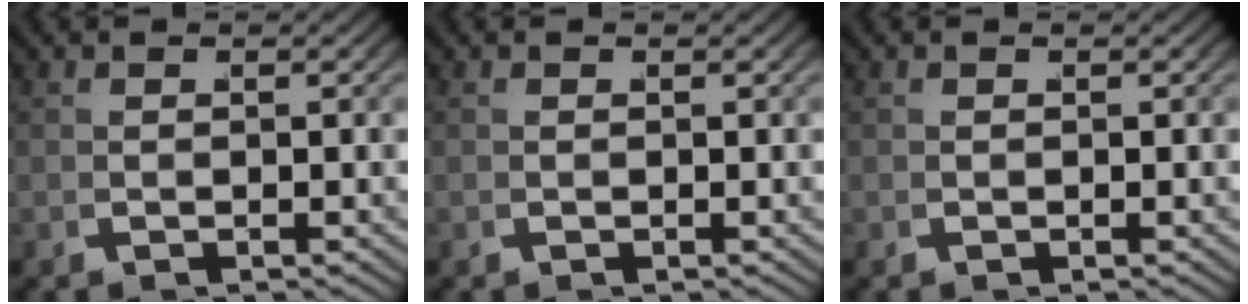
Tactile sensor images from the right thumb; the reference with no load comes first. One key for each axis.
{"total": 0.0}
{"total": 0.0}